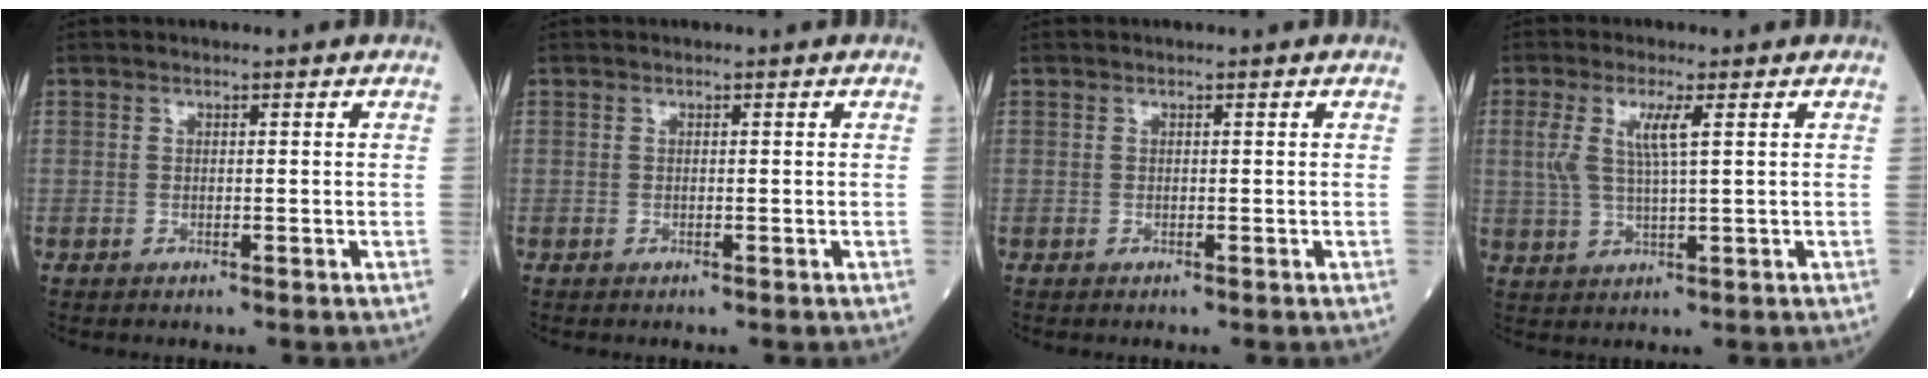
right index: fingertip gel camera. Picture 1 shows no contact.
{"total": 0.0}
{"total": 0.0}
{"total": 5.2, "force": [1.6, 0.6, 4.9], "torque": [-0.111, 0.007, 0.036]}